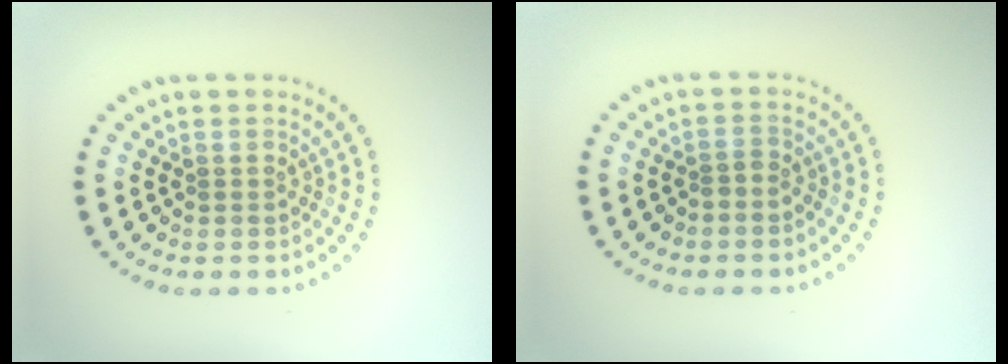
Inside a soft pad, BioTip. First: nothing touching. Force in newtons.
{"total": 0.7, "press": 0.4, "slide": 0.6}